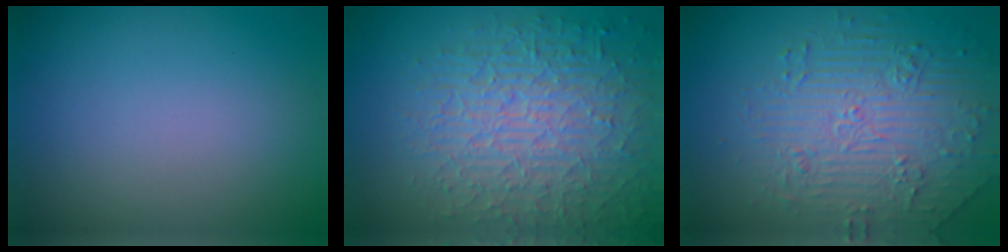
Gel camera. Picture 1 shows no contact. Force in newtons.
{"total": 8.8, "press": 6.2, "slide": 6.2}
{"total": 4.7, "press": 4.6, "slide": 0.8}